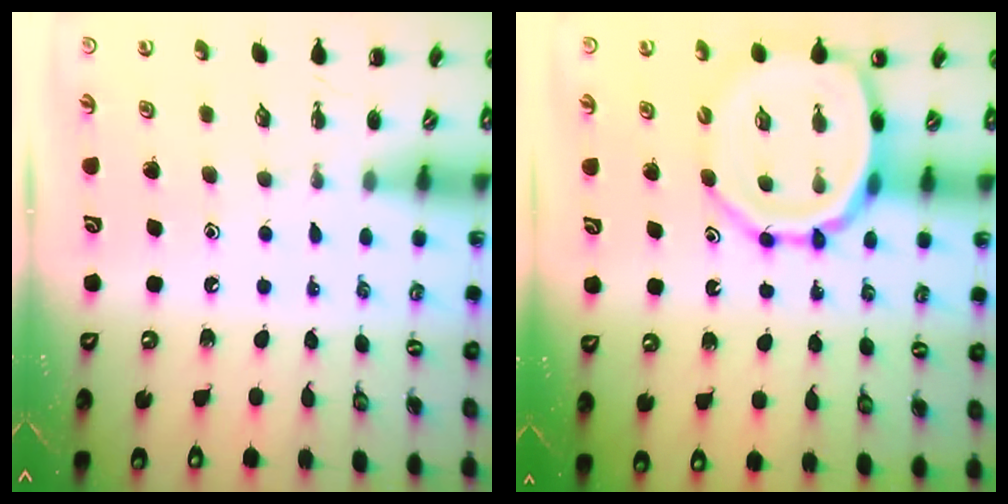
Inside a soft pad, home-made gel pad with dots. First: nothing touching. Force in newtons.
{"total": 13.8, "press": 13.4, "slide": 3.3}